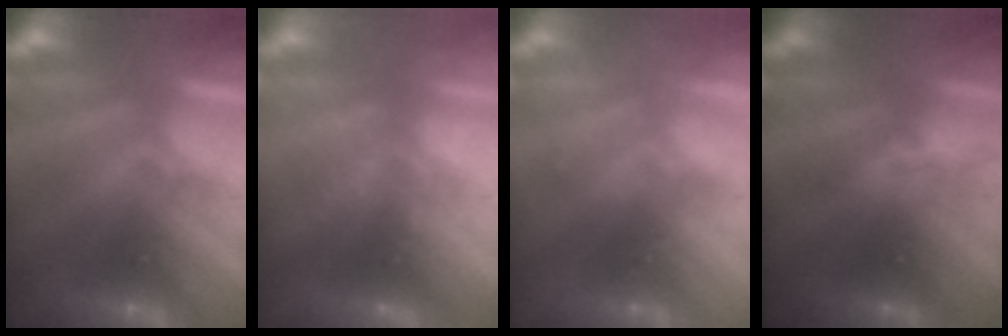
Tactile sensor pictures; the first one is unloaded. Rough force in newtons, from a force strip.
{"total": 2.3}
{"total": 2.3}
{"total": 1.4}